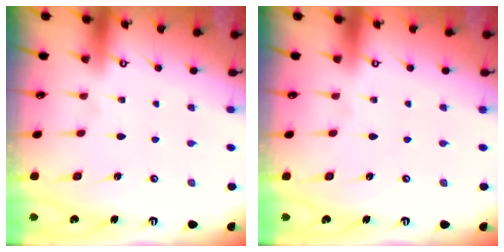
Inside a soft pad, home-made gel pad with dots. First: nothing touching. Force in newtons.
{"total": 0.0}